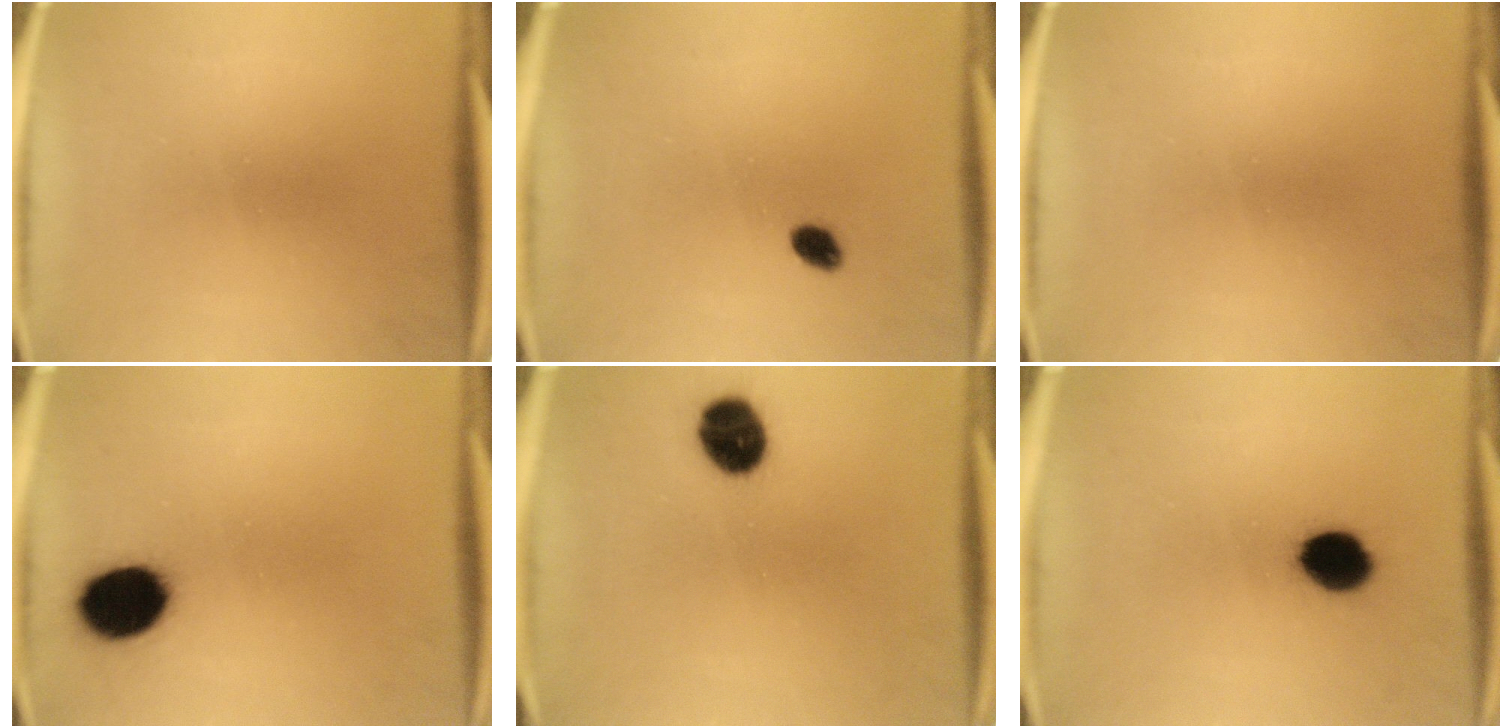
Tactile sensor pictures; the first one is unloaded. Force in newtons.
{"total": 2.4}
{"total": 0.0}
{"total": 11.5}
{"total": 9.4}
{"total": 8.8}